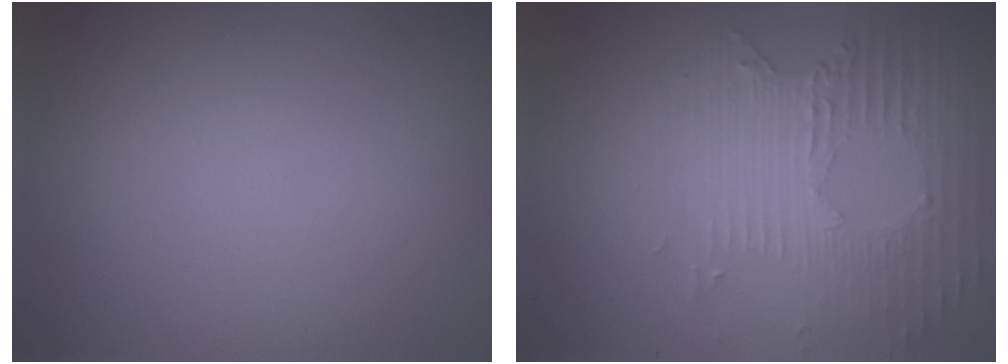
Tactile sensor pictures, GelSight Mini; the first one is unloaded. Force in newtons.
{"total": 5.0, "press": 3.4, "slide": 3.6}